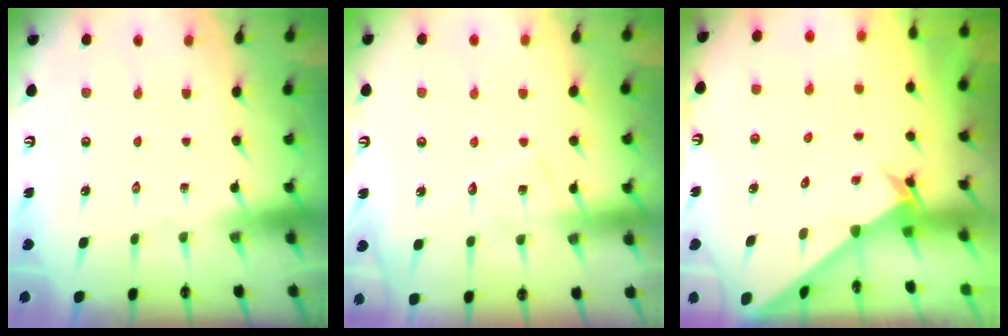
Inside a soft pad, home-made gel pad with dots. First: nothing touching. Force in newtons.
{"total": 7.6, "press": 7.6, "slide": 0.6}
{"total": 2.6, "press": 2.6, "slide": 0.2}